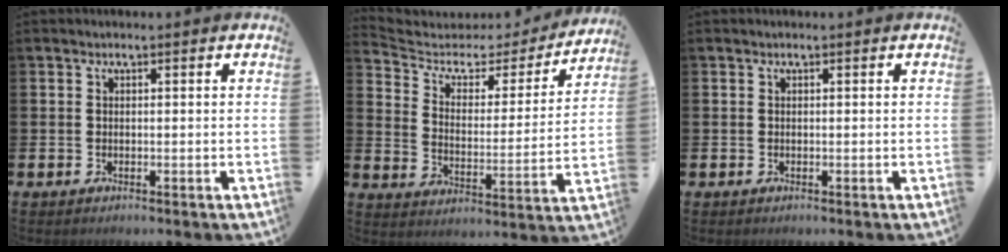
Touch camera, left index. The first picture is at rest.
{"total": 5.7, "force": [4.5, 2.8, 1.9], "torque": [-0.058, -0.038, 0.066]}
{"total": 0.0}